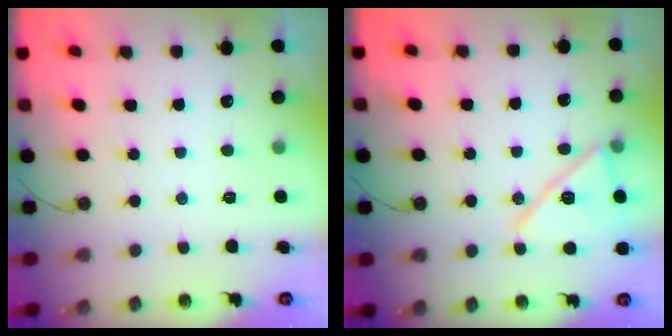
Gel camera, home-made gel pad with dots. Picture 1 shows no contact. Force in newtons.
{"total": 16.6, "press": 16.4, "slide": 2.6}